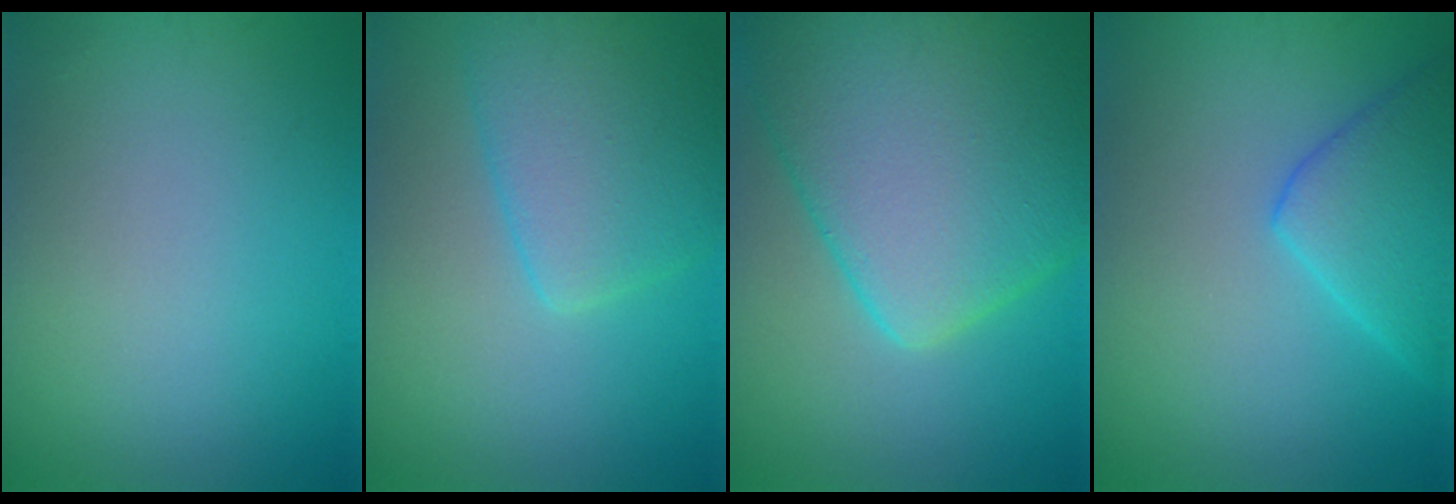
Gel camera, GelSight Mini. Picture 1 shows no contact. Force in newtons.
{"total": 6.0, "press": 6.0, "slide": 0.3}
{"total": 14.7, "press": 14.7, "slide": 0.5}
{"total": 5.0, "press": 5.0, "slide": 0.4}